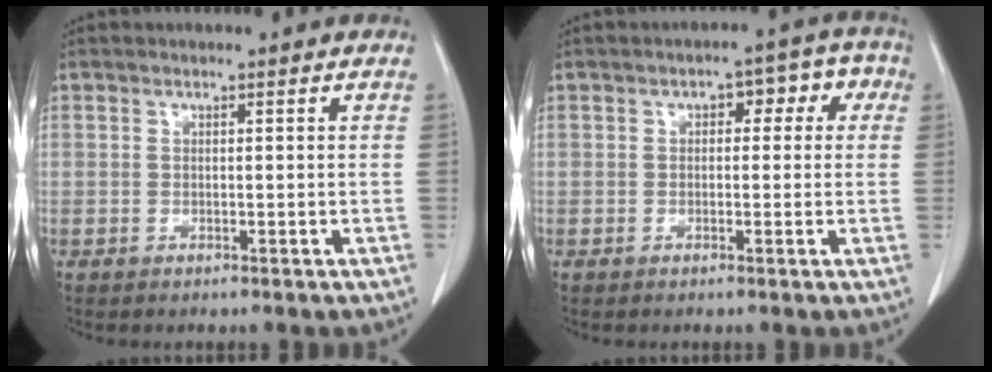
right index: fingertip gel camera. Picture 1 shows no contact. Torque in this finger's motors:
{"motor_torque": [0.05, 0.05, 0.03, 0.01]}